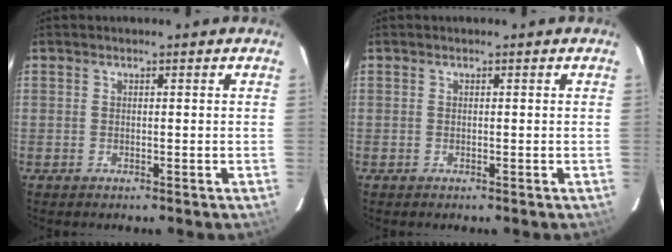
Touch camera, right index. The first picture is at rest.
{"total": 0.0}